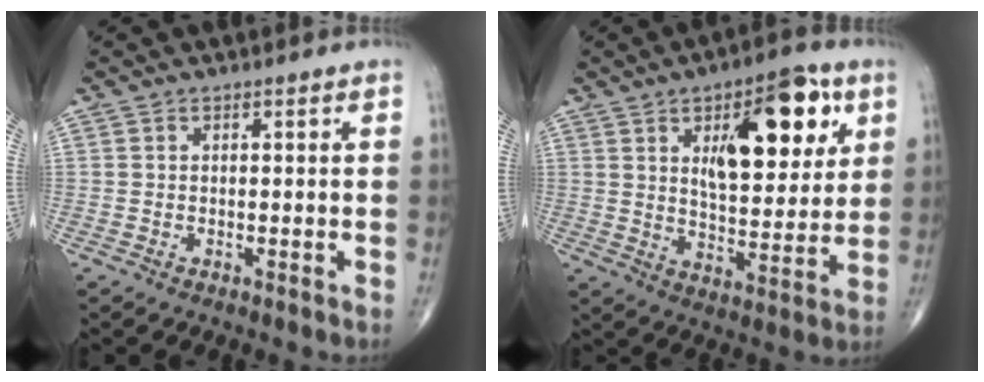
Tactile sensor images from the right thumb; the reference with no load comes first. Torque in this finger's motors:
{"motor_torque": [-0.50, 2.24, 1.26, 0.82, 0.10]}